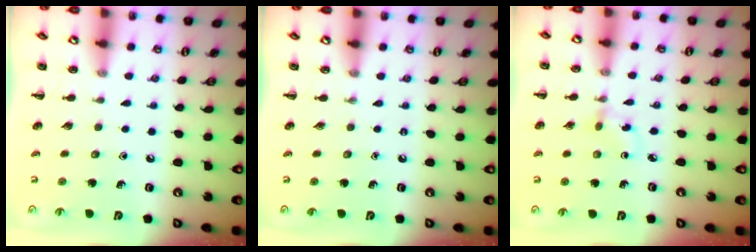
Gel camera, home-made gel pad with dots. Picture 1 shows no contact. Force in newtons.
{"total": 0.0}
{"total": 1.9, "press": 1.7, "slide": 0.7}